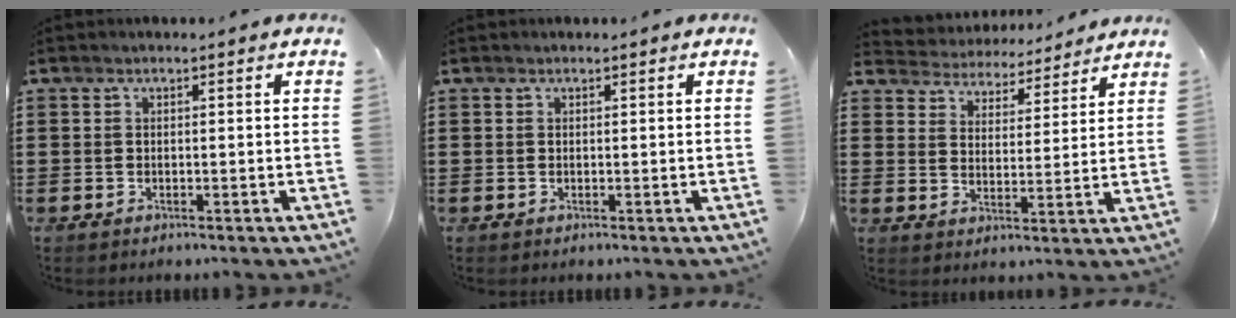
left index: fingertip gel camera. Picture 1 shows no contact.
{"total": 0.0}
{"total": 4.1, "force": [4.1, 0.3, -0.4], "torque": [-0.018, -0.033, 0.068]}